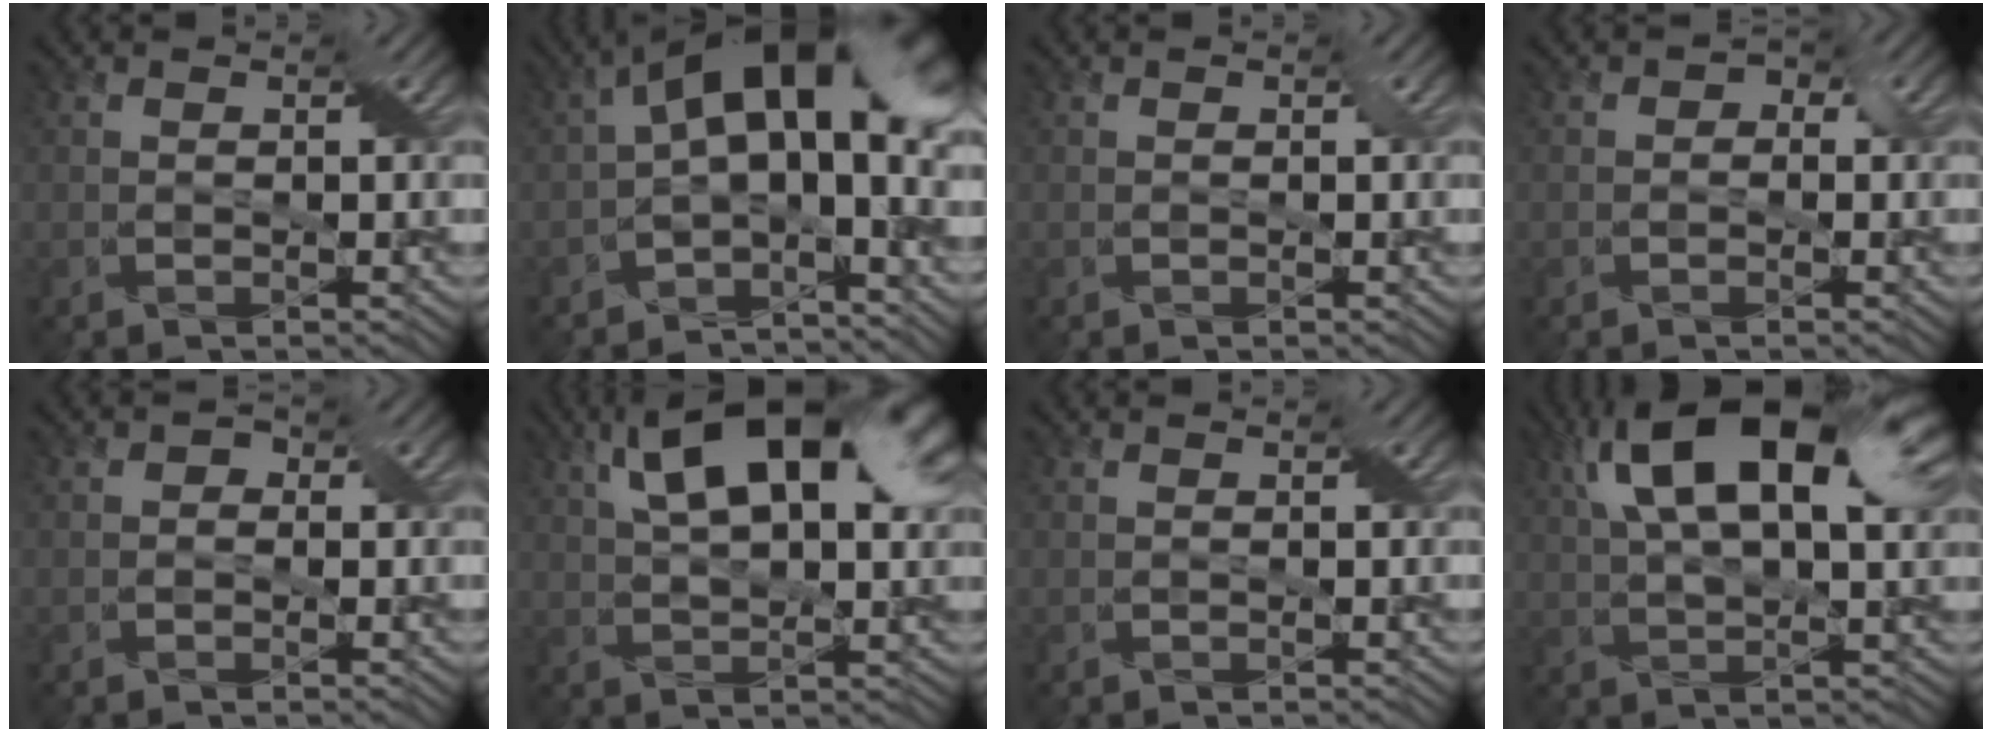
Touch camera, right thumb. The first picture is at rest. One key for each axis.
{"total": 15.5, "fx": 0.4, "fy": 8.3, "fz": 13.1, "tx": -0.202, "ty": -0.005, "tz": 0.017}
{"total": 0.0}
{"total": 1.3, "fx": -0.3, "fy": 1.1, "fz": 0.7, "tx": -0.004, "ty": 0.002, "tz": -0.008}
{"total": 1.0, "fx": -0.2, "fy": 0.9, "fz": 0.3, "tx": 0.006, "ty": 0.003, "tz": -0.012}
{"total": 16.5, "fx": 7.3, "fy": 7.3, "fz": 12.9, "tx": -0.211, "ty": 0.053, "tz": 0.095}
{"total": 0.0}
{"total": 17.1, "fx": 6.9, "fy": 7.2, "fz": 13.9, "tx": -0.243, "ty": 0.047, "tz": 0.095}